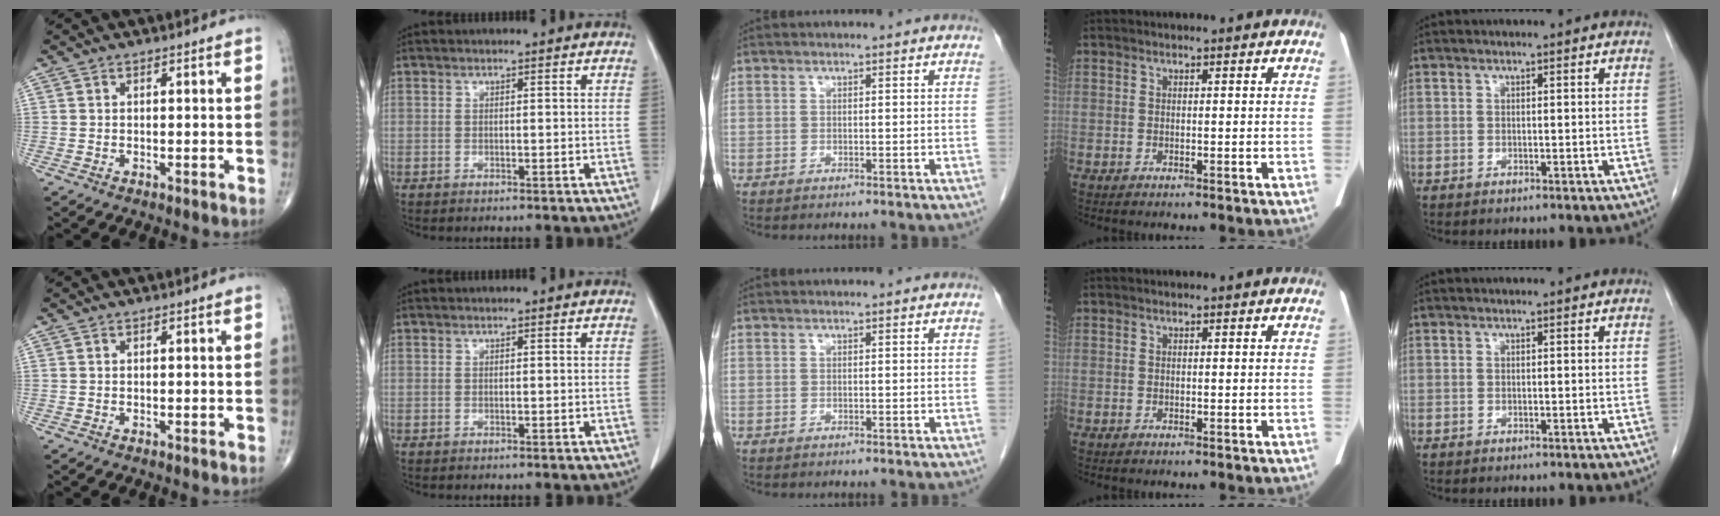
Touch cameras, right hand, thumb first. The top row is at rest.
{}